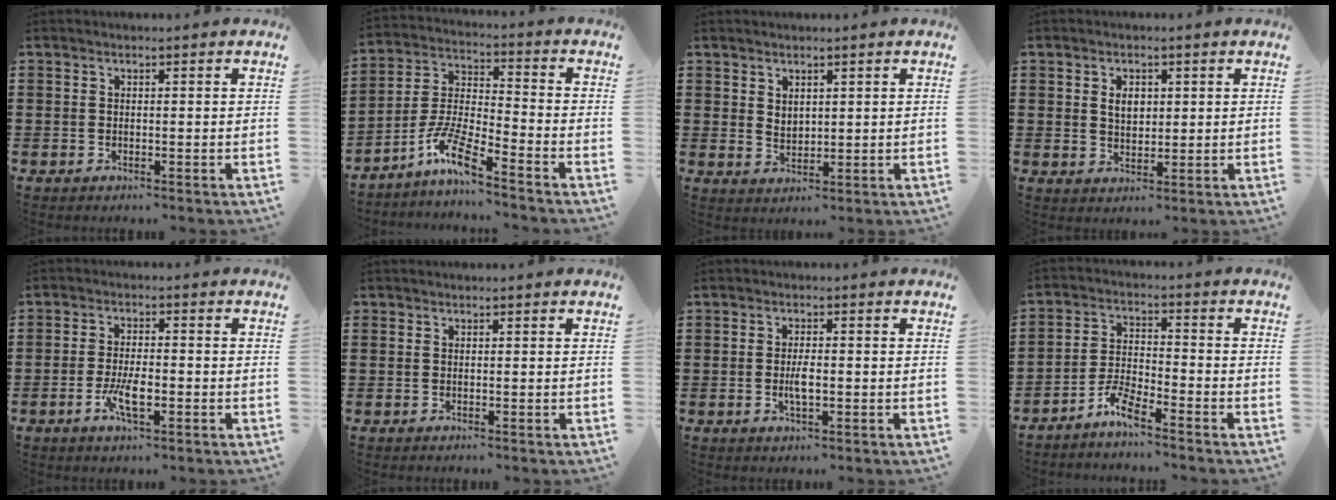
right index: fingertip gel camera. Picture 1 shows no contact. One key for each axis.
{"total": 8.0, "fx": -5.7, "fy": 1.2, "fz": 5.5, "tx": -0.131, "ty": -0.010, "tz": -0.115}
{"total": 2.1, "fx": 1.7, "fy": 1.2, "fz": 0.6, "tx": -0.015, "ty": 0.003, "tz": 0.032}
{"total": 2.9, "fx": 0.8, "fy": 1.9, "fz": 2.1, "tx": -0.039, "ty": 0.005, "tz": 0.011}
{"total": 4.7, "fx": -1.6, "fy": 1.8, "fz": 4.1, "tx": -0.083, "ty": 0.000, "tz": -0.029}
{"total": 0.0}
{"total": 3.1, "fx": -0.5, "fy": 1.0, "fz": 2.9, "tx": -0.060, "ty": -0.003, "tz": -0.011}
{"total": 4.5, "fx": -3.9, "fy": 0.6, "fz": 2.2, "tx": -0.064, "ty": -0.001, "tz": -0.082}